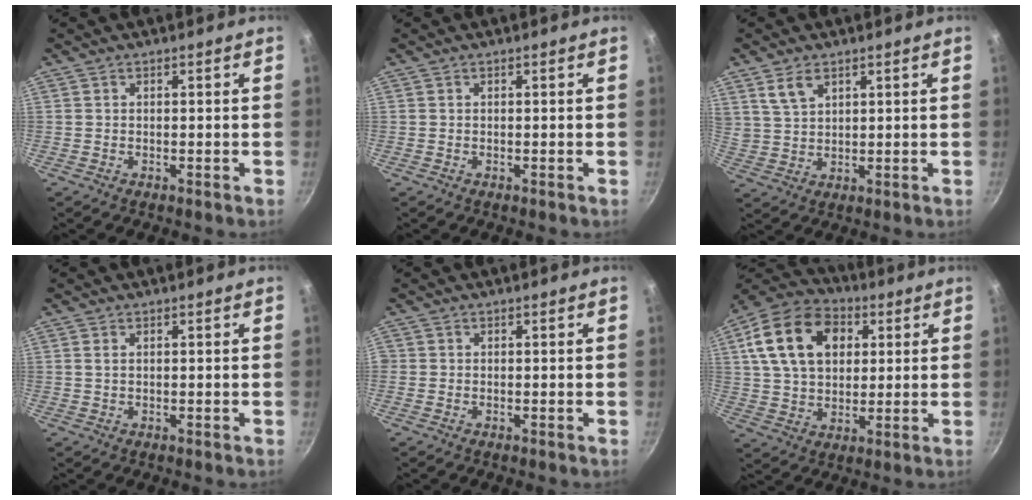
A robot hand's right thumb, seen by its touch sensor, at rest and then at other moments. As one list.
[{"total": 0.0}, {"total": 5.5, "force": [3.1, 3.3, 3.1], "torque": [-0.049, -0.010, 0.069]}, {"total": 0.9, "force": [0.3, 0.5, 0.7], "torque": [-0.012, 0.001, 0.005]}, {"total": 0.6, "force": [-0.1, 0.5, 0.0], "torque": [0.001, 0.001, -0.005]}, {"total": 18.6, "force": [5.5, 13.1, 12.1], "torque": [-0.194, 0.009, 0.084]}]